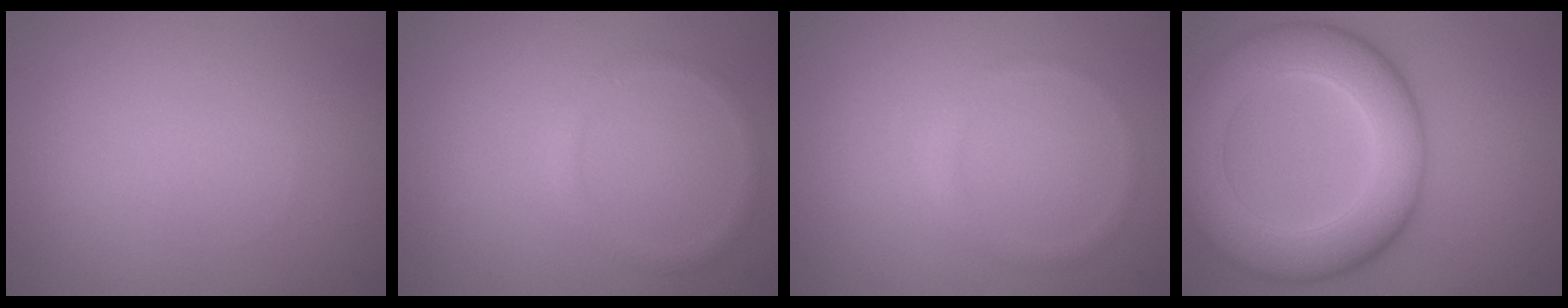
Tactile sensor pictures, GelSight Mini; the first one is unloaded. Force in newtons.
{"total": 1.2, "press": 1.2, "slide": 0.2}
{"total": 1.2, "press": 1.2, "slide": 0.0}
{"total": 9.9, "press": 9.9, "slide": 0.4}